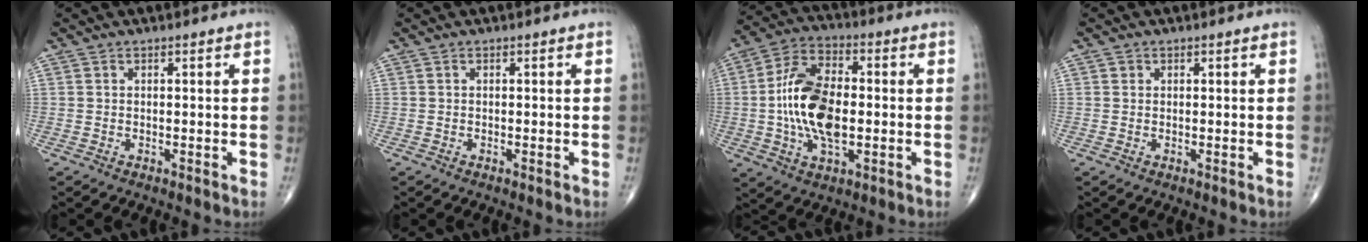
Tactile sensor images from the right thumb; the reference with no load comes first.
{"total": 0.0}
{"total": 15.2, "force": [-0.9, 8.1, 12.8], "torque": [-0.242, 0.015, -0.020]}
{"total": 0.7, "force": [0.2, 0.6, 0.1], "torque": [0.002, 0.001, 0.002]}